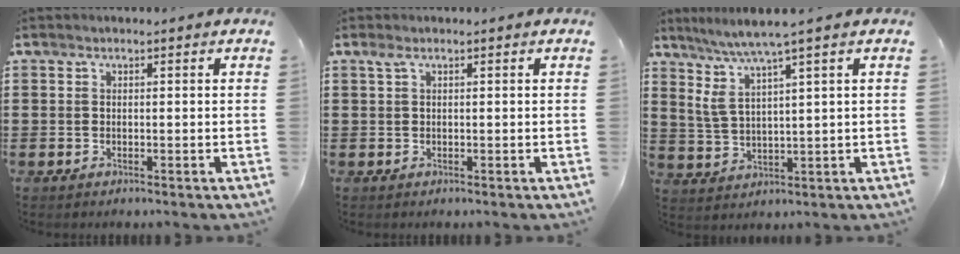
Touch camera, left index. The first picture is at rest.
{"total": 0.7, "force": [0.3, 0.2, 0.6], "torque": [-0.014, 0.002, 0.005]}
{"total": 5.4, "force": [3.2, 0.3, 4.4], "torque": [-0.109, -0.016, 0.046]}